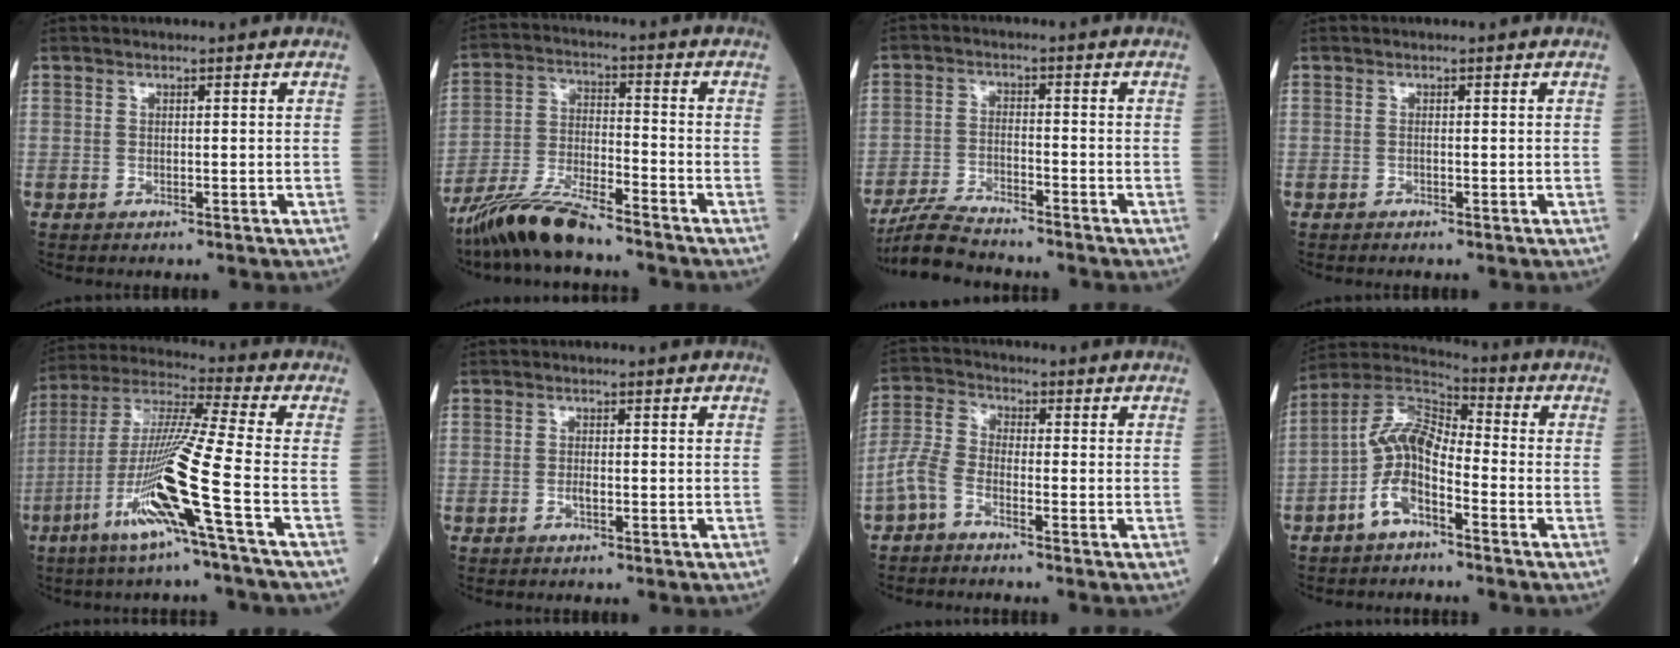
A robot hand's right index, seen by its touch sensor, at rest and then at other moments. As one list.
[{"total": 10.7, "force": [-8.9, 1.2, 5.9], "torque": [-0.112, -0.016, -0.166]}, {"total": 7.0, "force": [-6.5, 0.7, 2.6], "torque": [-0.054, -0.022, -0.120]}, {"total": 0.0}, {"total": 15.5, "force": [-6.2, -2.1, 14.1], "torque": [-0.286, -0.017, -0.123]}, {"total": 0.9, "force": [-0.4, 0.2, 0.7], "torque": [-0.019, 0.000, -0.008]}, {"total": 4.4, "force": [-2.6, 1.7, 3.0], "torque": [-0.084, 0.004, -0.067]}, {"total": 9.4, "force": [-3.7, 3.7, 7.8], "torque": [-0.171, 0.022, -0.079]}]